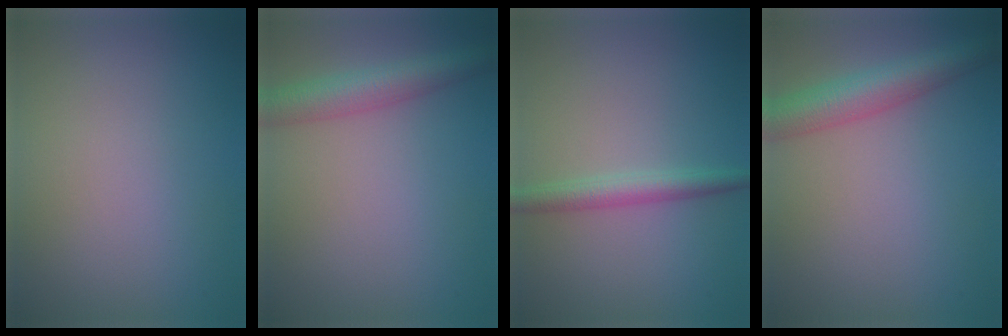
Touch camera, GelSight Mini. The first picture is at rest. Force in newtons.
{"total": 4.2, "press": 4.2, "slide": 0.2}
{"total": 2.5, "press": 2.5, "slide": 0.1}
{"total": 5.1, "press": 5.1, "slide": 0.2}